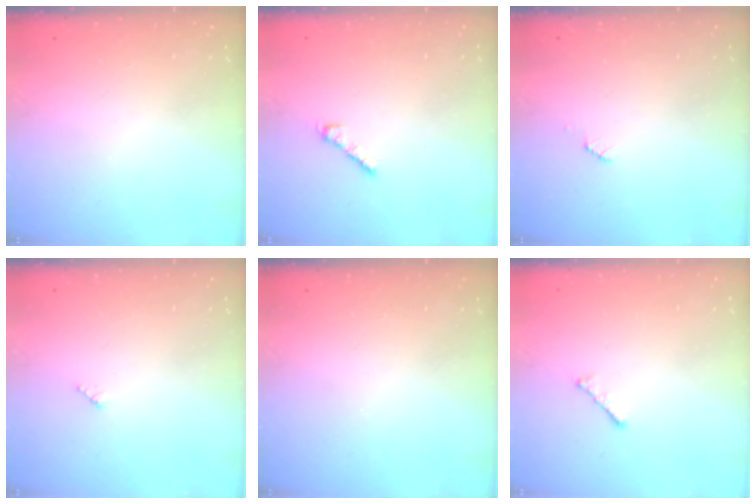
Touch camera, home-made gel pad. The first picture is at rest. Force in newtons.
{"total": 4.1, "press": 4.1, "slide": 0.9}
{"total": 2.5, "press": 2.5, "slide": 0.4}
{"total": 2.5, "press": 2.5, "slide": 0.3}
{"total": 0.0}
{"total": 1.9, "press": 1.8, "slide": 0.5}